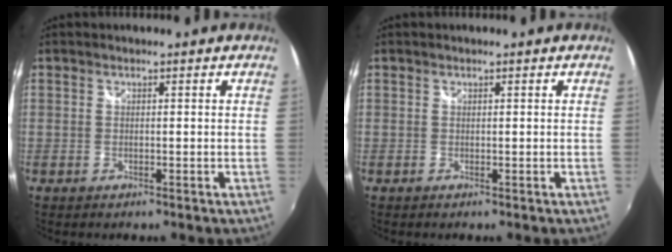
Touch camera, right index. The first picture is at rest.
{"total": 0.0}